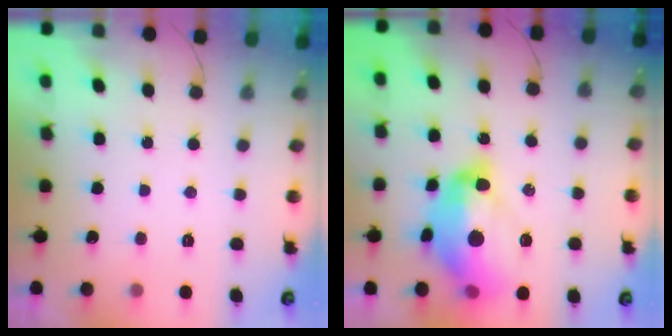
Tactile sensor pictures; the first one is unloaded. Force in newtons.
{"total": 17.3, "press": 17.2, "slide": 1.8}